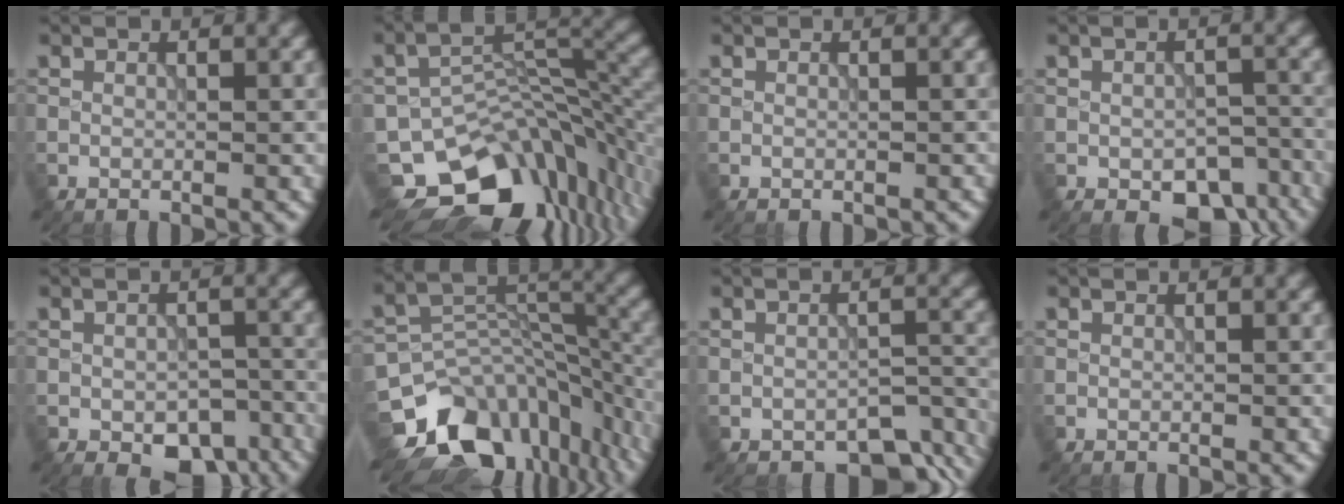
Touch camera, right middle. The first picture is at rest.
{"total": 12.6, "force": [-7.3, 7.4, 7.2], "torque": [-0.113, -0.016, -0.105]}
{"total": 0.0}
{"total": 5.4, "force": [-3.0, 3.0, 3.3], "torque": [-0.039, -0.020, -0.033]}
{"total": 5.8, "force": [-3.1, 3.3, 3.7], "torque": [-0.047, -0.020, -0.033]}
{"total": 13.8, "force": [-8.1, 9.0, 6.8], "torque": [-0.137, -0.003, -0.108]}
{"total": 4.6, "force": [-3.4, 2.3, 2.2], "torque": [-0.022, -0.016, -0.035]}
{"total": 0.0}